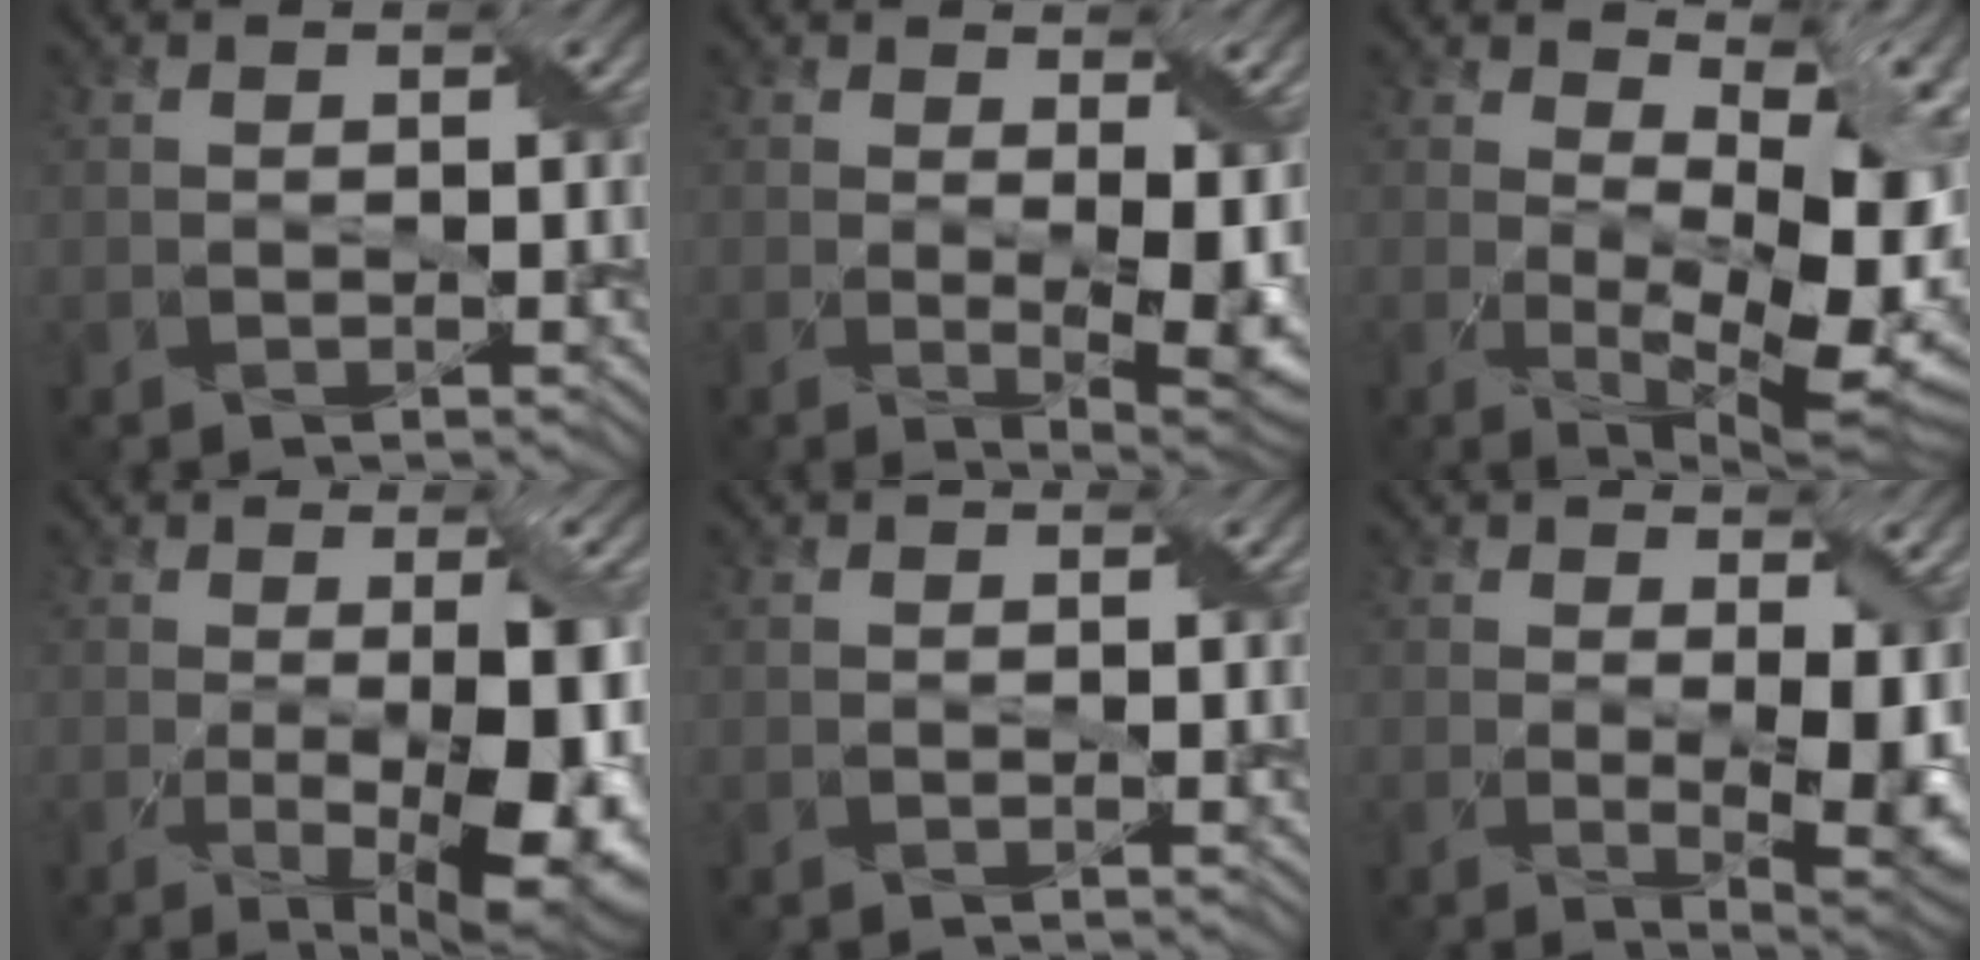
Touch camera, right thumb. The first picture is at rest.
{"total": 7.0, "force": [0.4, 3.1, 6.2], "torque": [-0.105, -0.023, 0.022]}
{"total": 12.7, "force": [1.9, 5.1, 11.5], "torque": [-0.206, -0.011, 0.049]}
{"total": 11.0, "force": [-1.6, 3.5, 10.3], "torque": [-0.148, -0.019, -0.009]}
{"total": 0.0}
{"total": 6.7, "force": [0.0, 2.6, 6.2], "torque": [-0.103, -0.021, 0.015]}